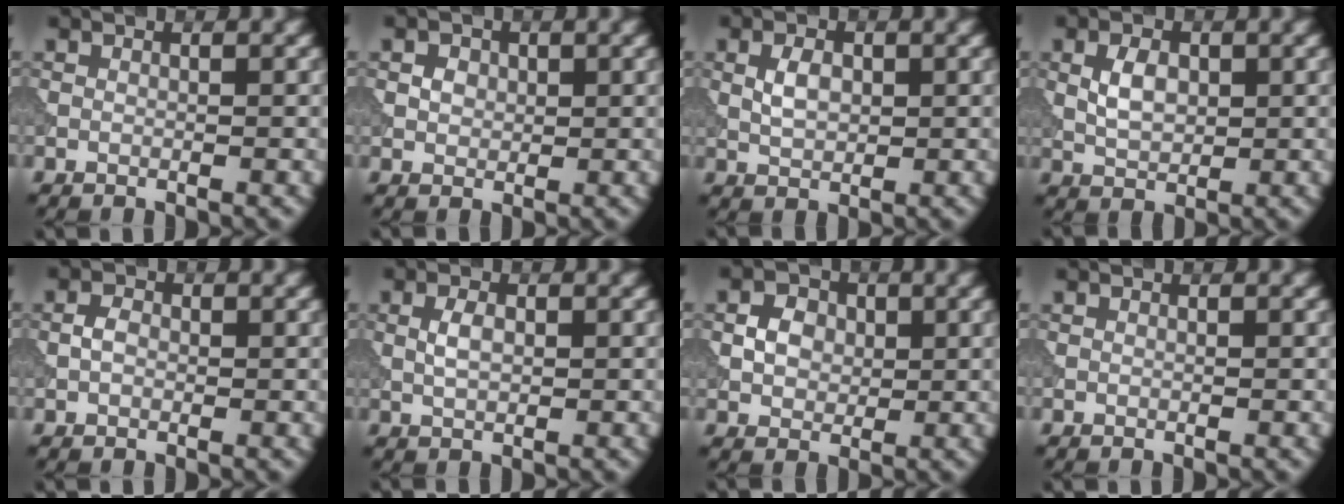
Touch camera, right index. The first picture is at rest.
{"total": 1.4, "force": [0.3, 1.2, 0.6], "torque": [-0.008, -0.001, 0.004]}
{"total": 2.5, "force": [0.4, 1.6, 1.9], "torque": [-0.040, 0.002, 0.008]}
{"total": 3.0, "force": [0.5, 1.9, 2.3], "torque": [-0.048, 0.002, 0.011]}
{"total": 1.6, "force": [-0.1, 1.2, 1.0], "torque": [-0.021, 0.005, -0.006]}
{"total": 2.0, "force": [0.3, 1.1, 1.6], "torque": [-0.037, 0.002, 0.005]}
{"total": 2.7, "force": [0.2, 2.2, 1.5], "torque": [-0.025, 0.002, 0.001]}
{"total": 0.0}